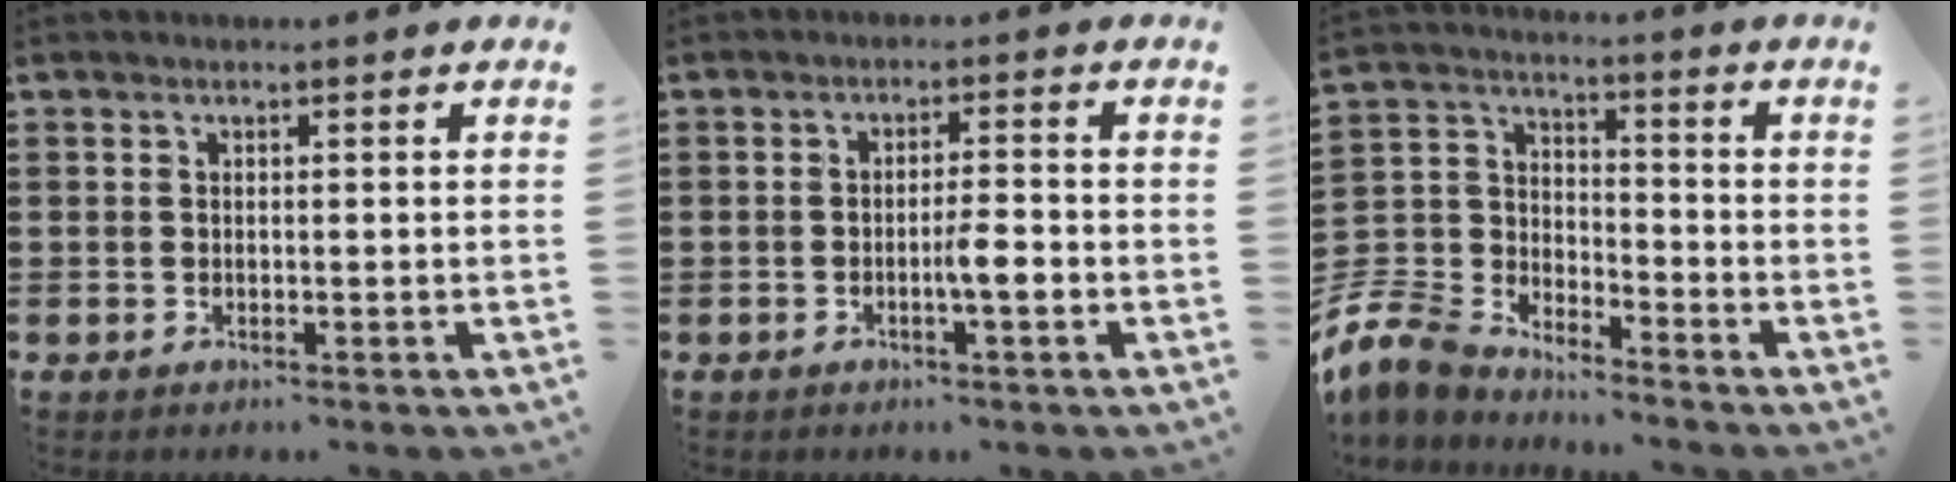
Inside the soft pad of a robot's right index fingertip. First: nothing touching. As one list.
[{"total": 5.3, "force": [-1.7, 0.7, 5.0], "torque": [-0.090, -0.003, -0.031]}, {"total": 7.7, "force": [-6.9, 3.0, 1.5], "torque": [-0.076, -0.001, -0.149]}]